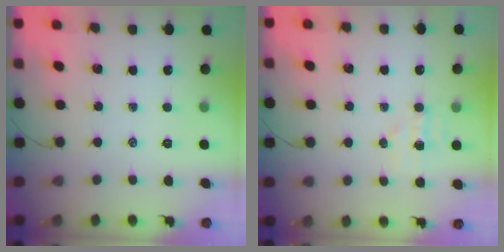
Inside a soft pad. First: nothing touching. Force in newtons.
{"total": 5.5, "press": 5.4, "slide": 1.1}